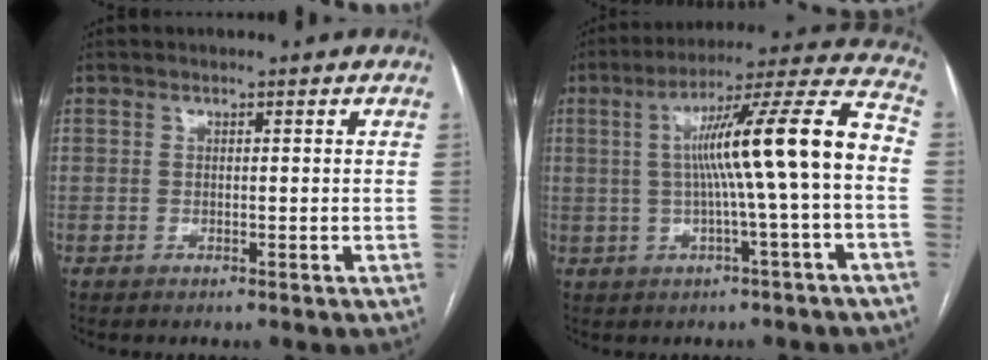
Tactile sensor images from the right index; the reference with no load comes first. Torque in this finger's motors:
{"motor_torque": [1.17, -0.31, 0.48, 0.21]}